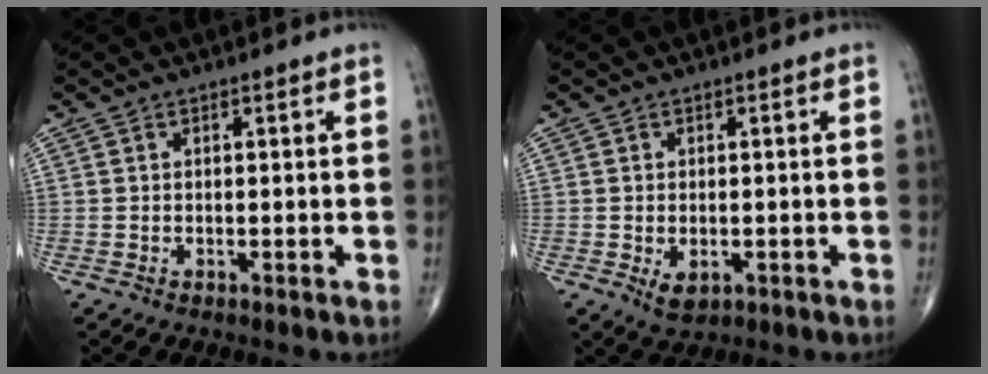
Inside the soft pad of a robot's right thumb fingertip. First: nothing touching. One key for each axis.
{"total": 3.4, "fx": -1.0, "fy": 2.0, "fz": 2.5, "tx": -0.037, "ty": -0.004, "tz": -0.007}